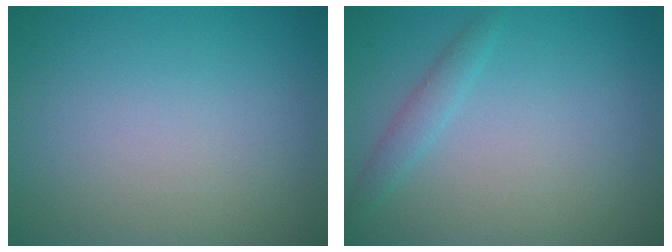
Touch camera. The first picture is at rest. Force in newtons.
{"total": 1.5, "press": 1.5, "slide": 0.1}